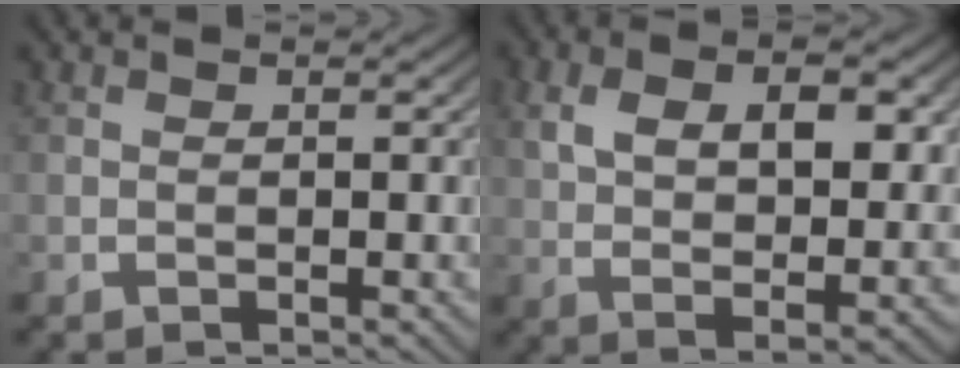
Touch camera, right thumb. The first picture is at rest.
{"total": 6.1, "force": [1.5, 3.1, 5.0], "torque": [-0.087, -0.008, 0.036]}